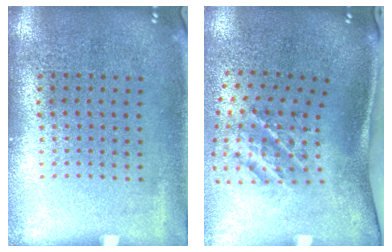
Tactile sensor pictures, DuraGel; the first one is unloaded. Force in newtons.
{"total": 2.1, "press": 1.3, "slide": 1.7}